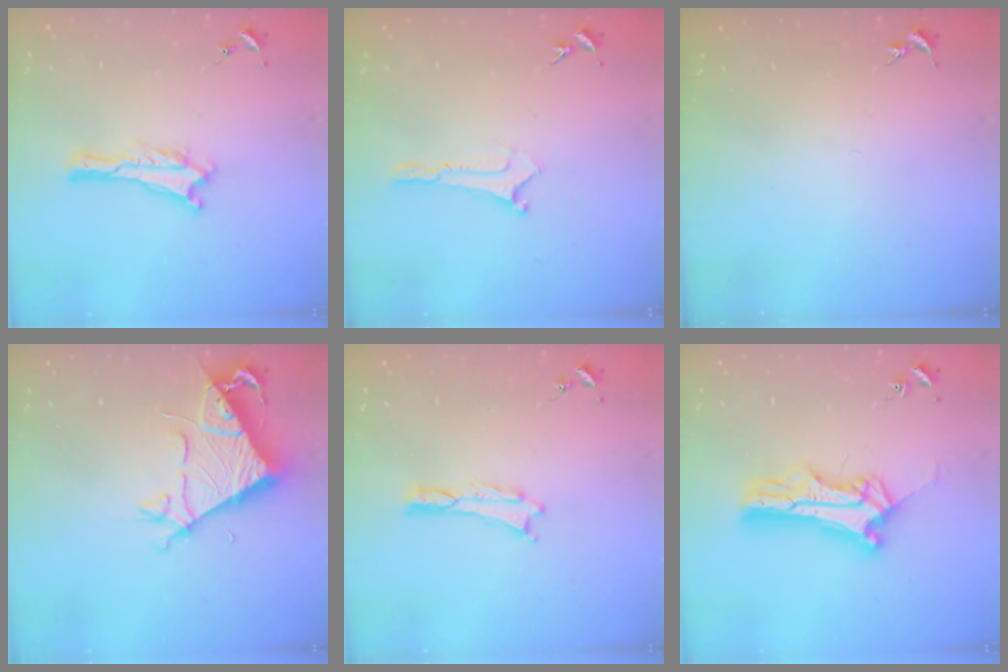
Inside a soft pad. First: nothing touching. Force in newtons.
{"total": 0.0}
{"total": 0.0}
{"total": 7.4, "press": 7.4, "slide": 0.7}
{"total": 0.0}
{"total": 10.9, "press": 10.9, "slide": 0.8}